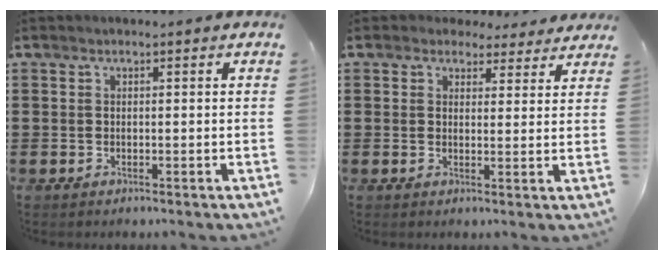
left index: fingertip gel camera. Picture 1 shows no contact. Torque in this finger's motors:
{"motor_torque": [1.10, -1.04, 0.57, 0.03]}